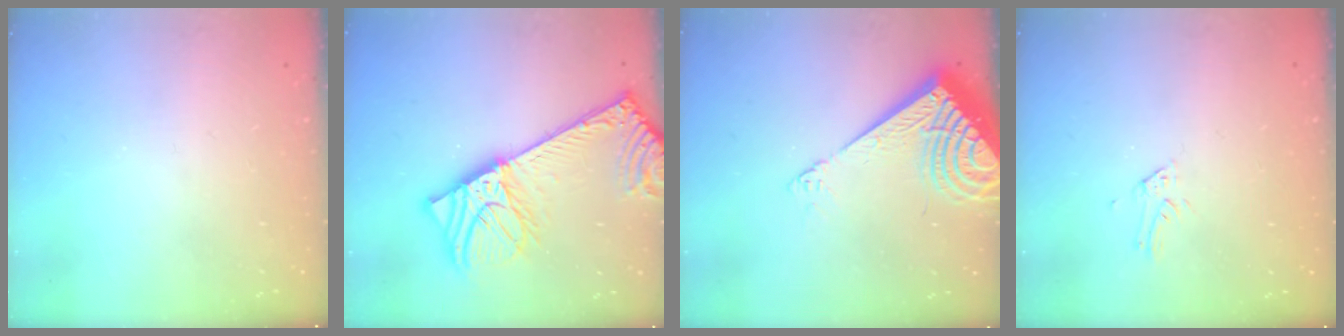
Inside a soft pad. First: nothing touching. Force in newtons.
{"total": 14.5, "press": 14.2, "slide": 2.6}
{"total": 13.0, "press": 12.9, "slide": 1.6}
{"total": 2.1, "press": 2.1, "slide": 0.2}